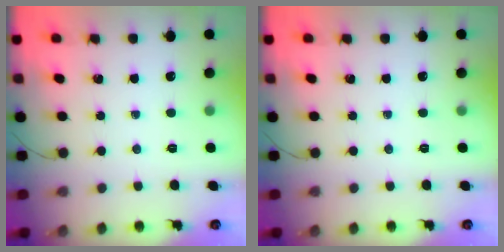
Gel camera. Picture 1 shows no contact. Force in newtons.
{"total": 0.0}